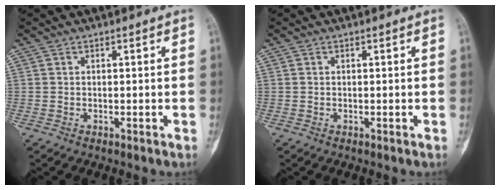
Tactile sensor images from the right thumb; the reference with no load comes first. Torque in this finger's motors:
{"motor_torque": [-0.29, 0.19, 0.18, -0.08, 0.04]}